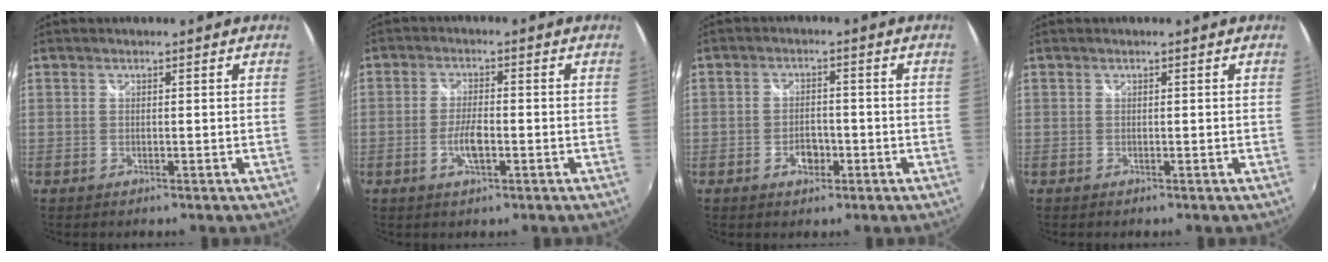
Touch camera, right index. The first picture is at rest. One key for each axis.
{"total": 4.4, "fx": -1.5, "fy": 1.4, "fz": 3.8, "tx": -0.080, "ty": 0.000, "tz": -0.029}
{"total": 3.7, "fx": -1.6, "fy": 2.5, "fz": 2.2, "tx": -0.038, "ty": 0.003, "tz": -0.026}
{"total": 0.0}